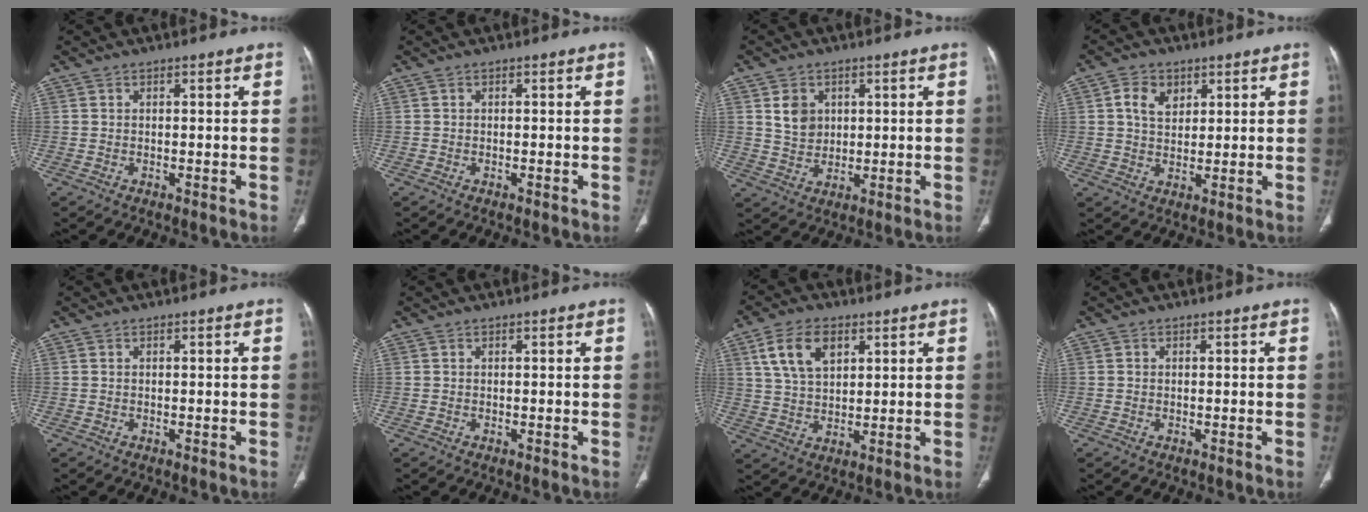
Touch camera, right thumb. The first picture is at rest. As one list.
[{"total": 0.0}, {"total": 5.5, "force": [1.8, 4.5, 2.6], "torque": [-0.024, -0.013, 0.039]}, {"total": 5.6, "force": [2.2, 4.0, 3.2], "torque": [-0.041, -0.007, 0.038]}, {"total": 0.0}, {"total": 0.0}, {"total": 9.7, "force": [4.3, 5.8, 6.5], "torque": [-0.110, -0.010, 0.083]}, {"total": 0.0}]